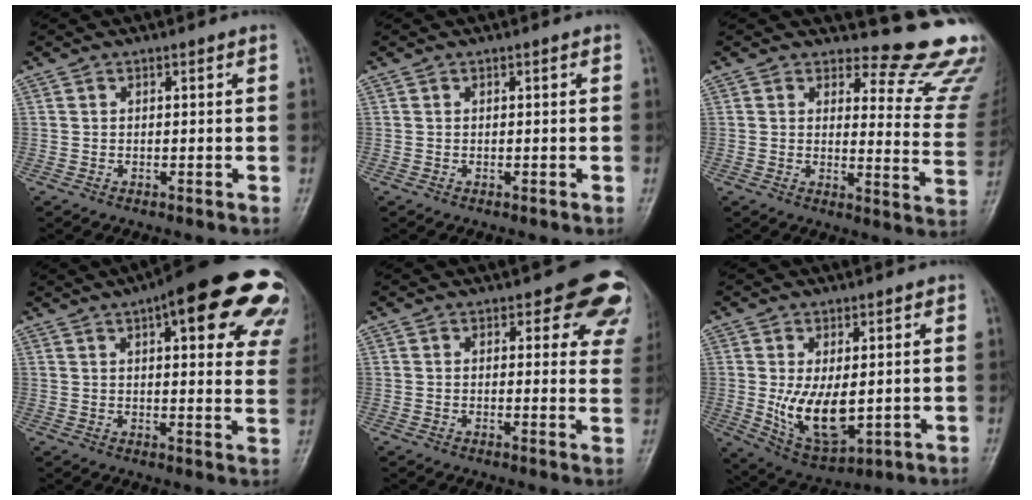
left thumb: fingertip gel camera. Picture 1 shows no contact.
{"total": 0.0}
{"total": 15.2, "force": [14.5, 3.7, 2.6], "torque": [0.016, -0.167, 0.139]}
{"total": 24.2, "force": [12.6, 7.7, 19.2], "torque": [-0.204, -0.008, 0.142]}
{"total": 9.9, "force": [7.2, 4.6, 5.0], "torque": [-0.002, -0.032, 0.060]}
{"total": 10.7, "force": [-0.1, 5.8, 9.0], "torque": [-0.141, -0.026, 0.016]}